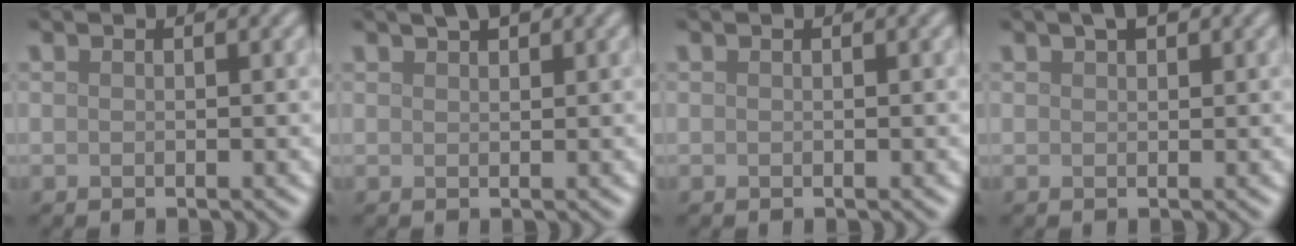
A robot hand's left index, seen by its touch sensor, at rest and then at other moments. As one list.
[{"total": 1.8, "force": [1.4, 0.6, 0.9], "torque": [-0.011, 0.002, 0.021]}, {"total": 0.0}, {"total": 1.6, "force": [1.1, 0.8, 0.9], "torque": [-0.011, 0.005, 0.018]}]